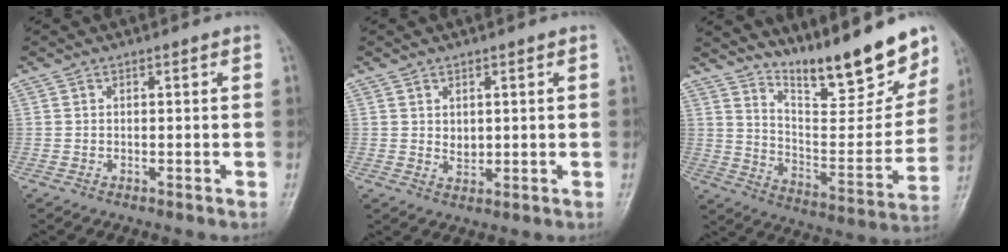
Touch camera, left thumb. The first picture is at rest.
{"total": 2.2, "force": [0.7, 1.7, 1.3], "torque": [-0.014, -0.008, 0.016]}
{"total": 19.9, "force": [15.9, 4.5, 11.0], "torque": [-0.128, -0.108, 0.251]}